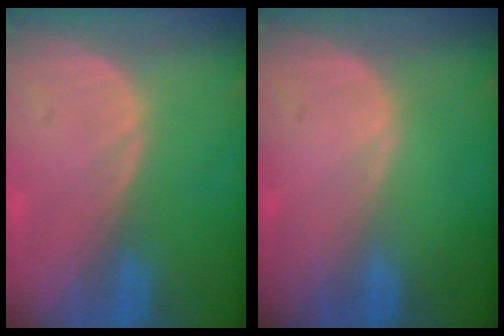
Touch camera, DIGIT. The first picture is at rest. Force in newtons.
{"total": 0.0}